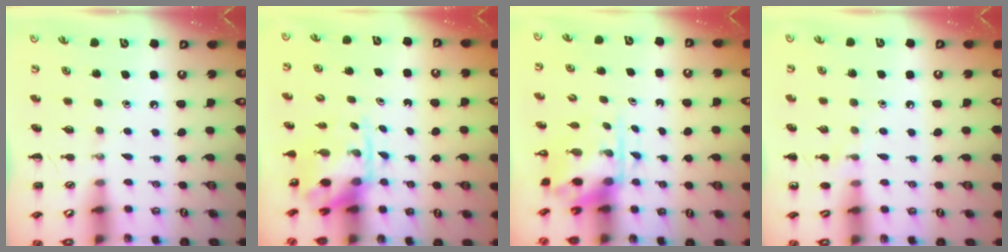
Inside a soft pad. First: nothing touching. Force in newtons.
{"total": 3.9, "press": 3.8, "slide": 0.8}
{"total": 3.8, "press": 3.7, "slide": 0.9}
{"total": 4.6, "press": 4.4, "slide": 1.5}